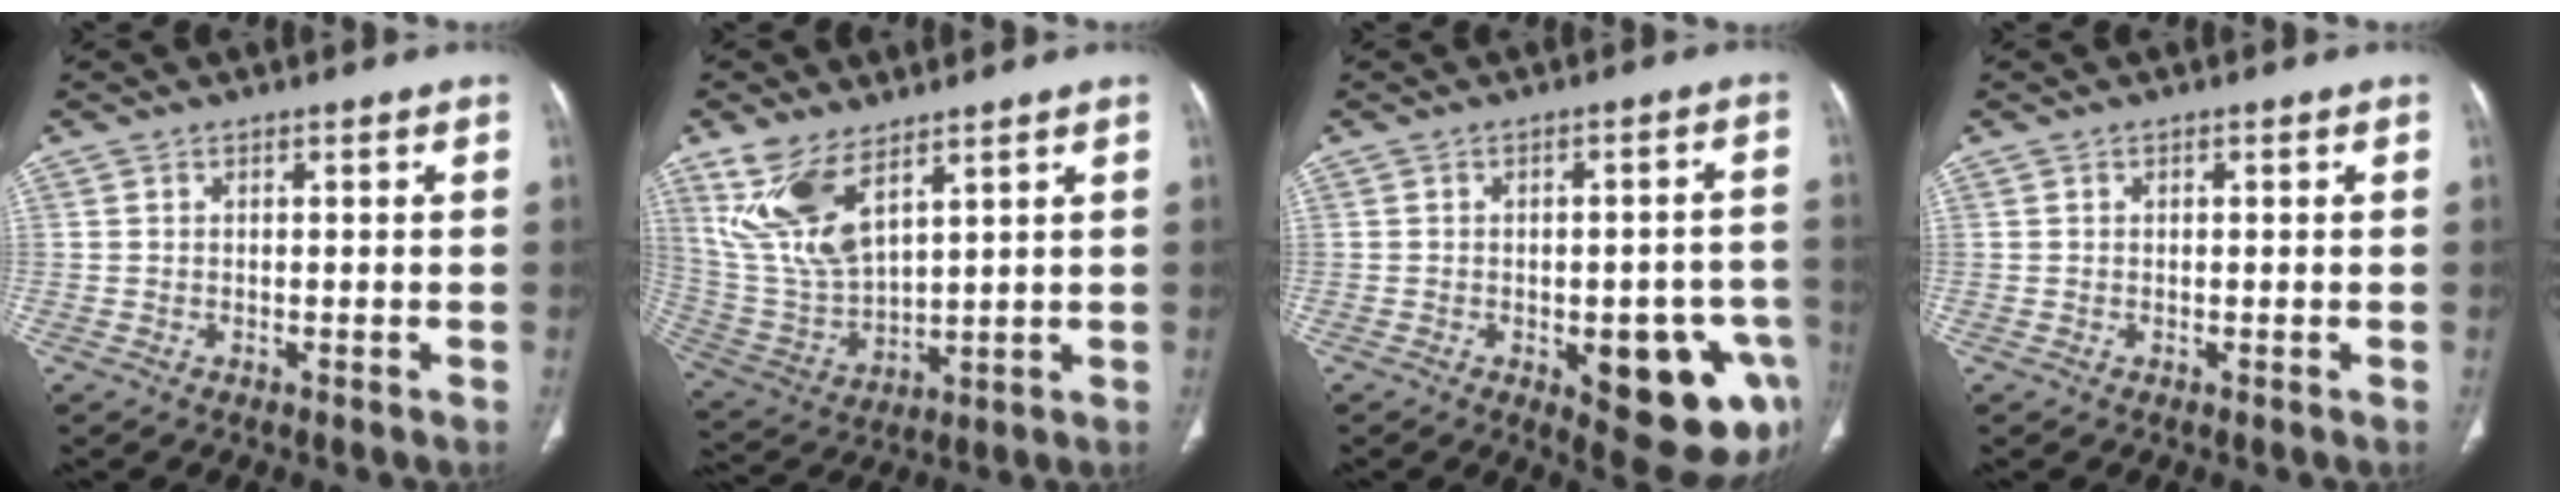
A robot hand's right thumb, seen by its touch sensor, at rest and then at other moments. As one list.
[{"total": 12.8, "force": [7.4, 5.5, 9.0], "torque": [-0.181, -0.031, 0.169]}, {"total": 15.6, "force": [-5.4, 6.6, 13.1], "torque": [-0.117, 0.021, -0.048]}, {"total": 0.0}]